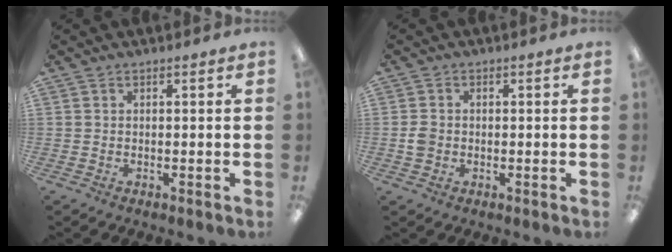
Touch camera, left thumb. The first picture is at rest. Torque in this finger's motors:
{"motor_torque": [-0.06, 0.03, 0.23, -0.23, 0.00]}